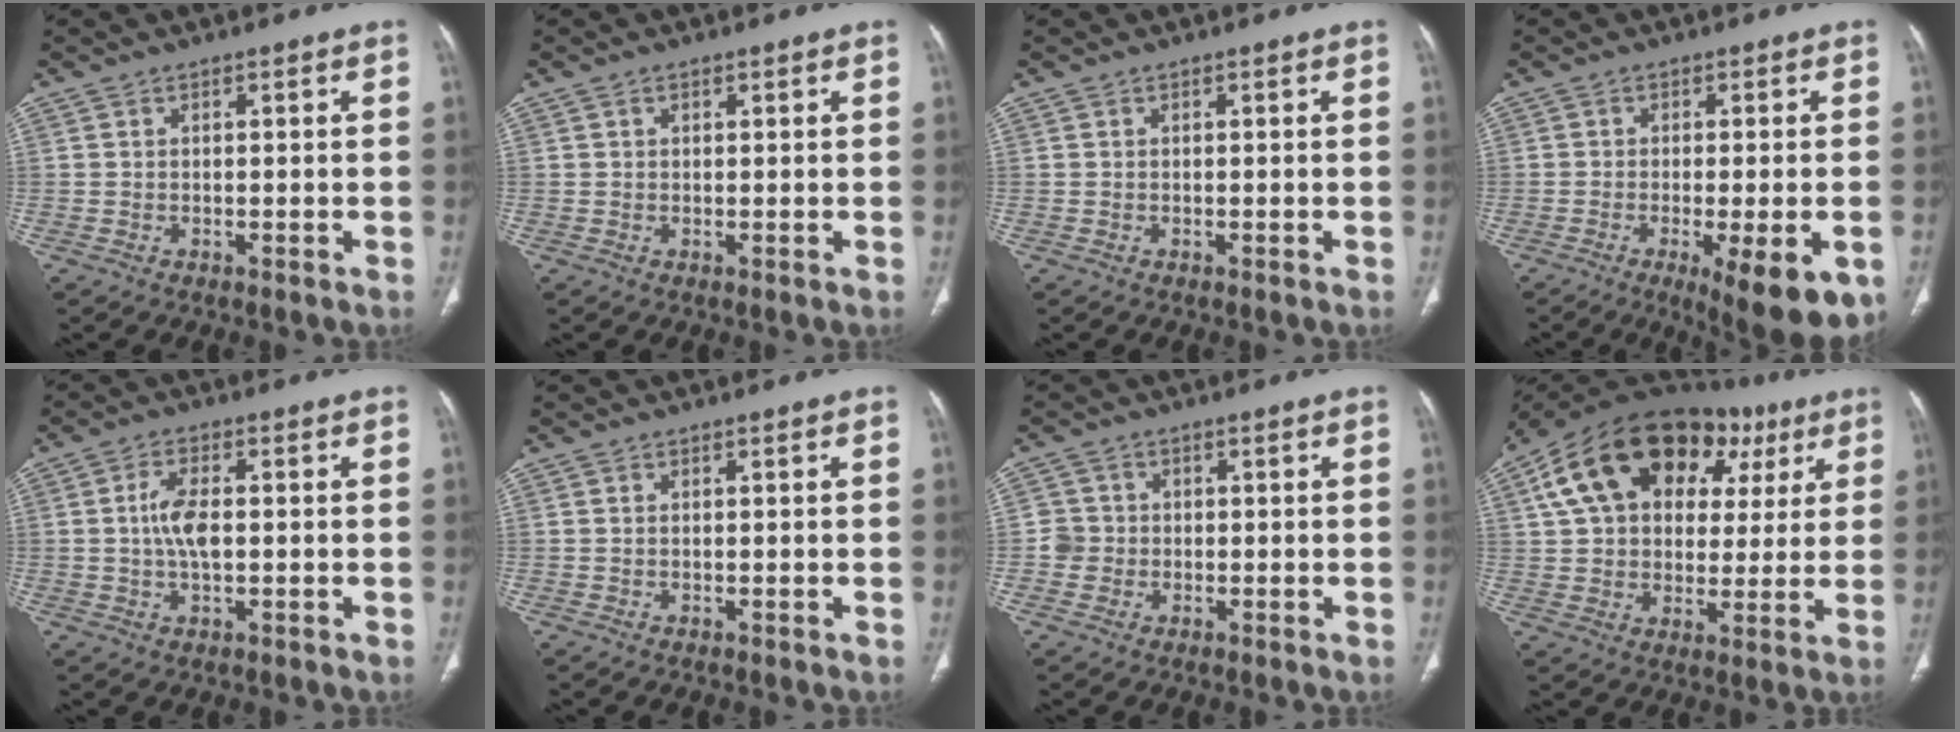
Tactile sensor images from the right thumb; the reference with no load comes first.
{"total": 0.8, "force": [0.4, 0.5, 0.4], "torque": [-0.004, -0.001, 0.007]}
{"total": 0.0}
{"total": 12.7, "force": [-5.5, 3.9, 10.8], "torque": [-0.121, -0.007, -0.067]}
{"total": 5.7, "force": [0.1, 2.6, 5.1], "torque": [-0.106, 0.005, 0.000]}
{"total": 0.0}
{"total": 3.1, "force": [-0.5, 3.1, 0.3], "torque": [0.018, 0.010, -0.014]}
{"total": 25.6, "force": [9.9, 16.5, 16.8], "torque": [-0.256, 0.041, 0.158]}